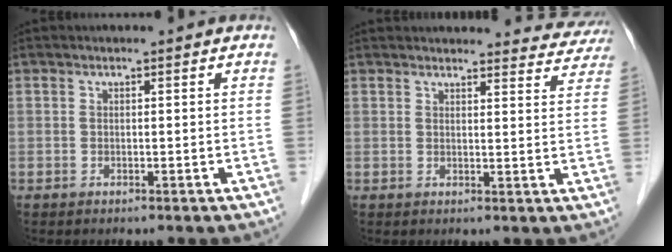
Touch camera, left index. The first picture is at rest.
{"total": 14.5, "force": [14.0, 3.0, 1.7], "torque": [0.014, -0.019, 0.137]}